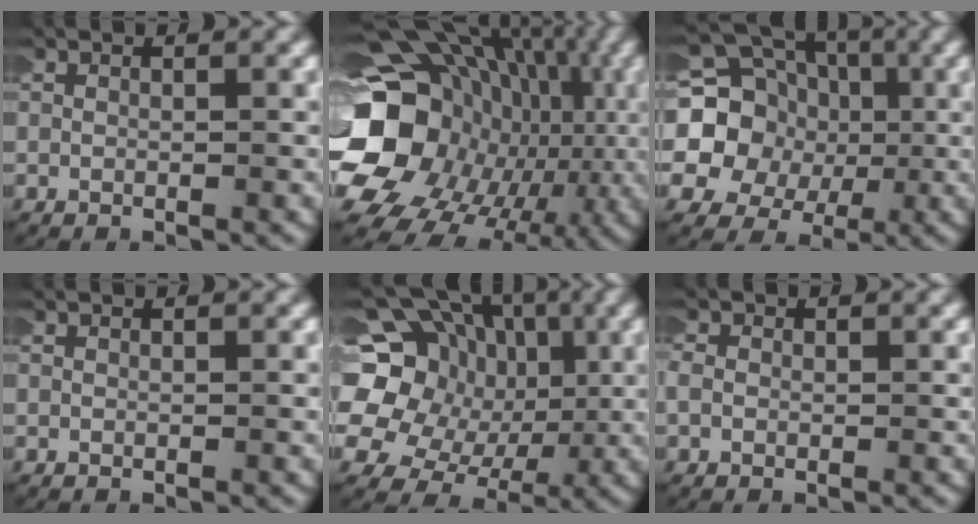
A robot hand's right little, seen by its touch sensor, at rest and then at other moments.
{"total": 18.9, "force": [-0.1, 15.2, 11.4], "torque": [-0.228, -0.036, -0.004]}
{"total": 15.7, "force": [2.1, 14.0, 6.9], "torque": [-0.195, -0.021, 0.022]}
{"total": 0.0}
{"total": 15.8, "force": [2.0, 13.7, 7.5], "torque": [-0.176, -0.020, 0.022]}
{"total": 1.7, "force": [0.1, 1.6, 0.8], "torque": [-0.028, 0.001, -0.002]}